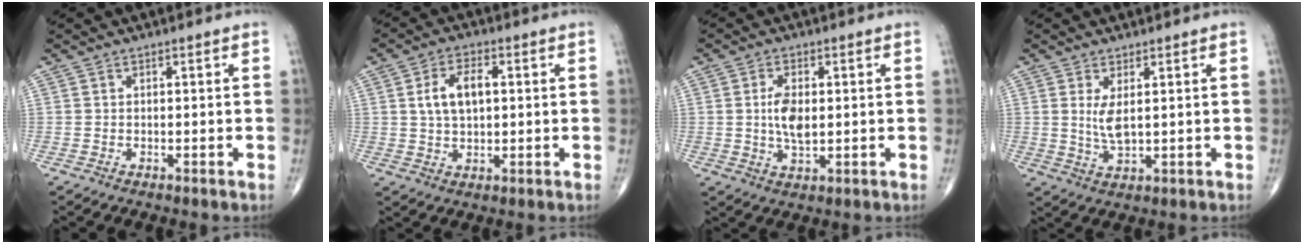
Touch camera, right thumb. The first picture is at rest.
{"total": 7.4, "force": [1.3, 4.2, 6.0], "torque": [-0.105, 0.008, 0.023]}
{"total": 6.7, "force": [0.7, 3.5, 5.7], "torque": [-0.103, -0.008, 0.015]}
{"total": 4.1, "force": [1.0, 1.4, 3.8], "torque": [-0.077, -0.015, 0.028]}